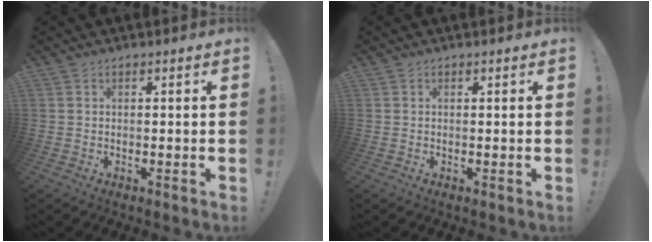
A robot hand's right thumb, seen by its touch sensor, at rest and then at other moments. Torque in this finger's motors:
{"motor_torque": [0.10, 0.23, 0.14, -0.03, -0.02]}